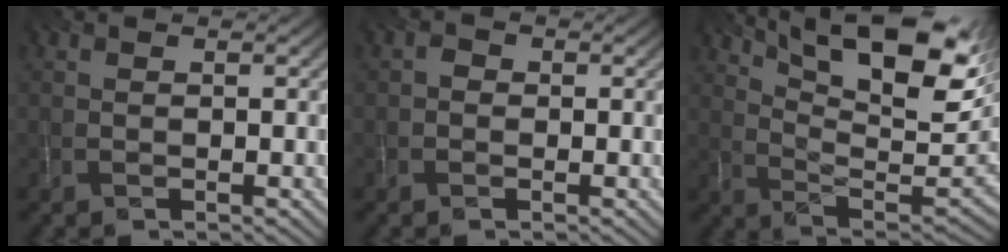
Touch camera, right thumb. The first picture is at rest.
{"total": 1.1, "force": [-0.4, 1.0, 0.4], "torque": [-0.004, -0.001, -0.011]}
{"total": 16.3, "force": [9.2, 5.7, 12.3], "torque": [-0.207, -0.002, 0.148]}